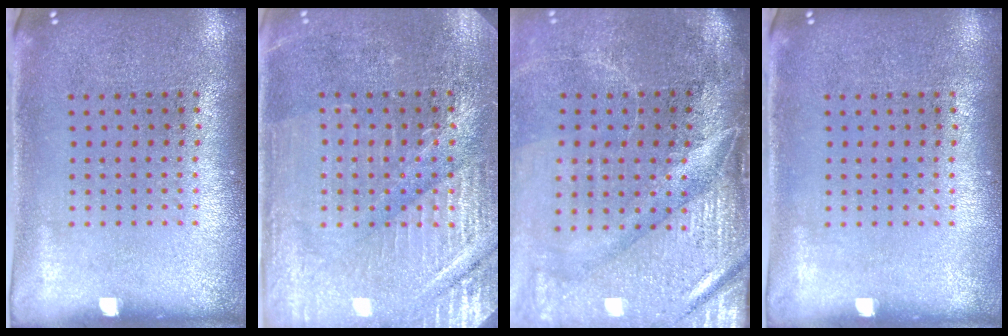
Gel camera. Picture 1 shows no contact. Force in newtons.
{"total": 3.6, "press": 3.5, "slide": 0.8}
{"total": 4.6, "press": 3.9, "slide": 2.5}
{"total": 0.0}